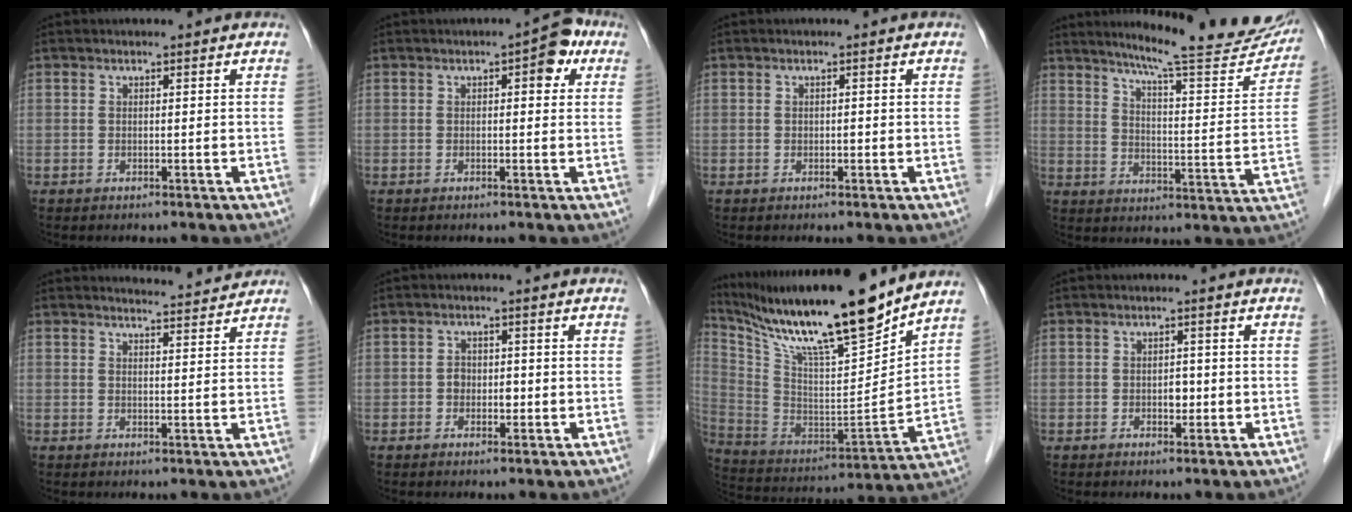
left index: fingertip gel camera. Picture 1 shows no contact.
{"total": 4.2, "force": [1.6, 1.7, 3.5], "torque": [-0.034, 0.022, 0.012]}
{"total": 0.6, "force": [-0.3, 0.3, 0.3], "torque": [-0.002, -0.001, -0.007]}
{"total": 21.2, "force": [19.0, 1.5, 9.2], "torque": [-0.123, -0.063, 0.239]}
{"total": 4.0, "force": [4.0, -0.4, -0.1], "torque": [-0.011, -0.003, 0.052]}
{"total": 2.5, "force": [-0.7, 1.8, 1.6], "torque": [-0.020, 0.004, -0.010]}
{"total": 22.3, "force": [18.1, 1.3, 12.9], "torque": [-0.235, -0.010, 0.317]}
{"total": 1.7, "force": [-0.6, 1.0, 1.2], "torque": [-0.016, -0.001, -0.007]}